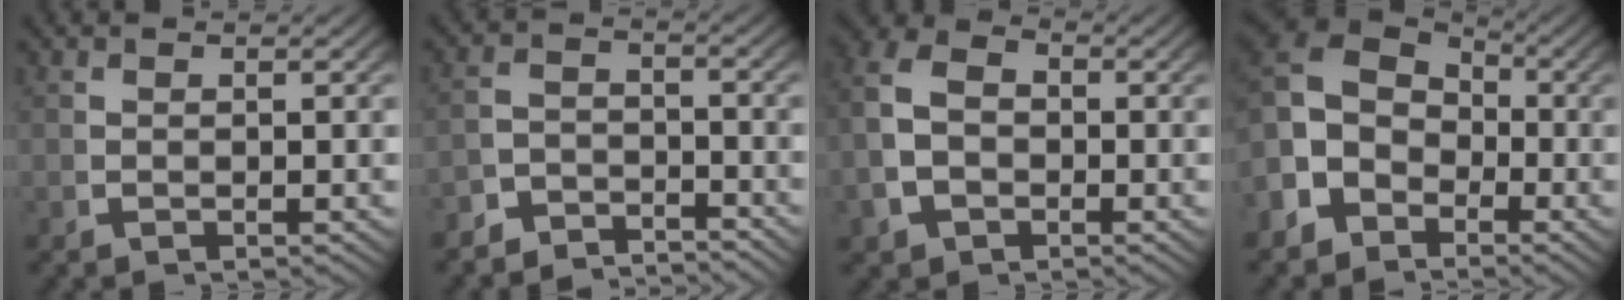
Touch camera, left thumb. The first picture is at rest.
{"total": 4.2, "force": [-4.1, 0.9, 0.3], "torque": [0.007, -0.014, -0.073]}
{"total": 5.8, "force": [-0.2, 4.6, 3.6], "torque": [-0.085, -0.006, 0.000]}
{"total": 9.0, "force": [1.8, 6.8, 5.6], "torque": [-0.112, -0.001, 0.027]}